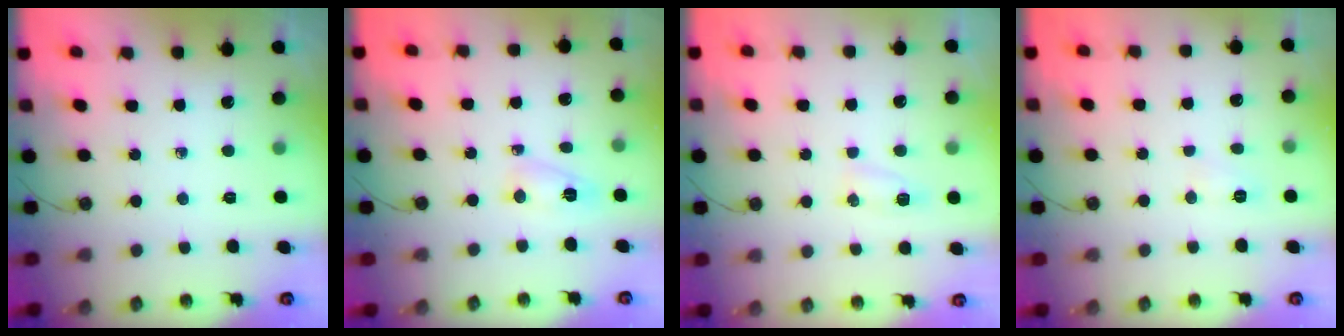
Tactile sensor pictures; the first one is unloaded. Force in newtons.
{"total": 3.2, "press": 3.1, "slide": 0.3}
{"total": 4.6, "press": 4.6, "slide": 0.5}
{"total": 5.3, "press": 5.2, "slide": 0.7}